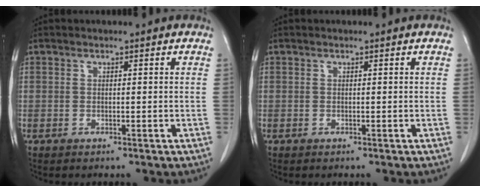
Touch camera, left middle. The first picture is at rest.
{"total": 0.0}